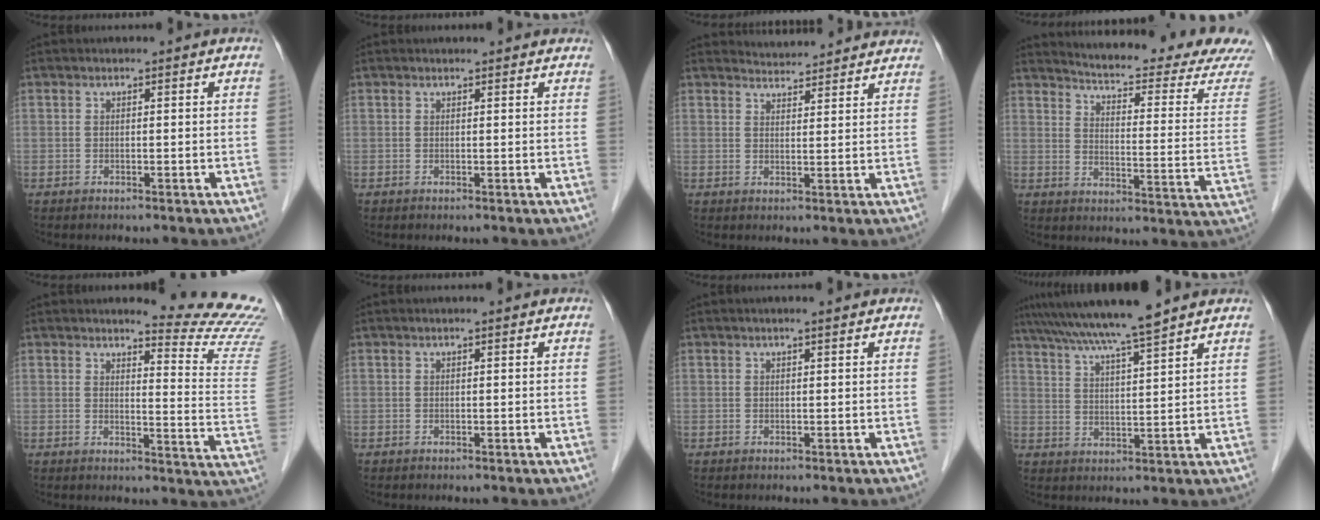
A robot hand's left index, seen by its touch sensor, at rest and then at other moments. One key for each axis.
{"total": 2.7, "fx": 2.5, "fy": 0.7, "fz": 0.6, "tx": -0.012, "ty": 0.016, "tz": 0.022}
{"total": 7.5, "fx": 7.4, "fy": 1.0, "fz": 0.7, "tx": -0.007, "ty": 0.014, "tz": 0.081}
{"total": 21.1, "fx": 20.2, "fy": -0.2, "fz": 5.9, "tx": -0.094, "ty": -0.112, "tz": 0.238}
{"total": 13.6, "fx": 13.3, "fy": -1.6, "fz": 2.1, "tx": -0.020, "ty": -0.144, "tz": 0.129}
{"total": 0.5, "fx": 0.5, "fy": 0.0, "fz": 0.3, "tx": -0.008, "ty": 0.009, "tz": 0.009}
{"total": 1.9, "fx": 1.5, "fy": 0.1, "fz": 1.2, "tx": -0.016, "ty": 0.014, "tz": 0.020}
{"total": 11.3, "fx": 9.7, "fy": -1.3, "fz": 5.6, "tx": -0.100, "ty": 0.018, "tz": 0.157}